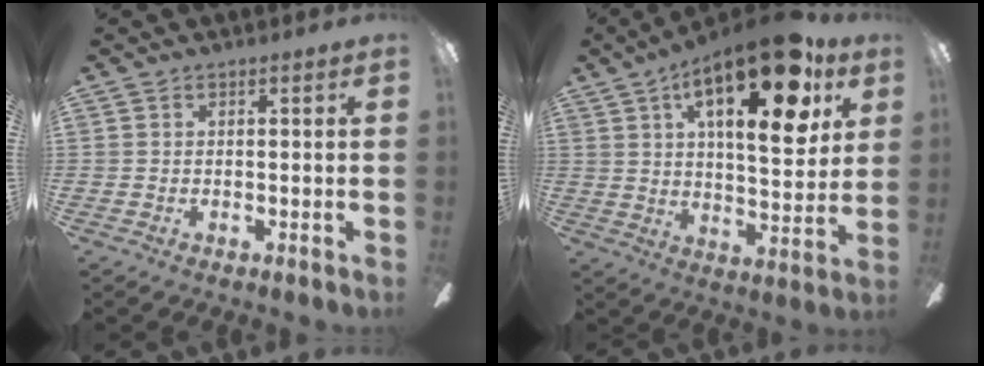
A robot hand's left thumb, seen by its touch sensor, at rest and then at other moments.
{"total": 23.0, "force": [11.3, 9.1, 17.8], "torque": [-0.258, -0.037, 0.172]}